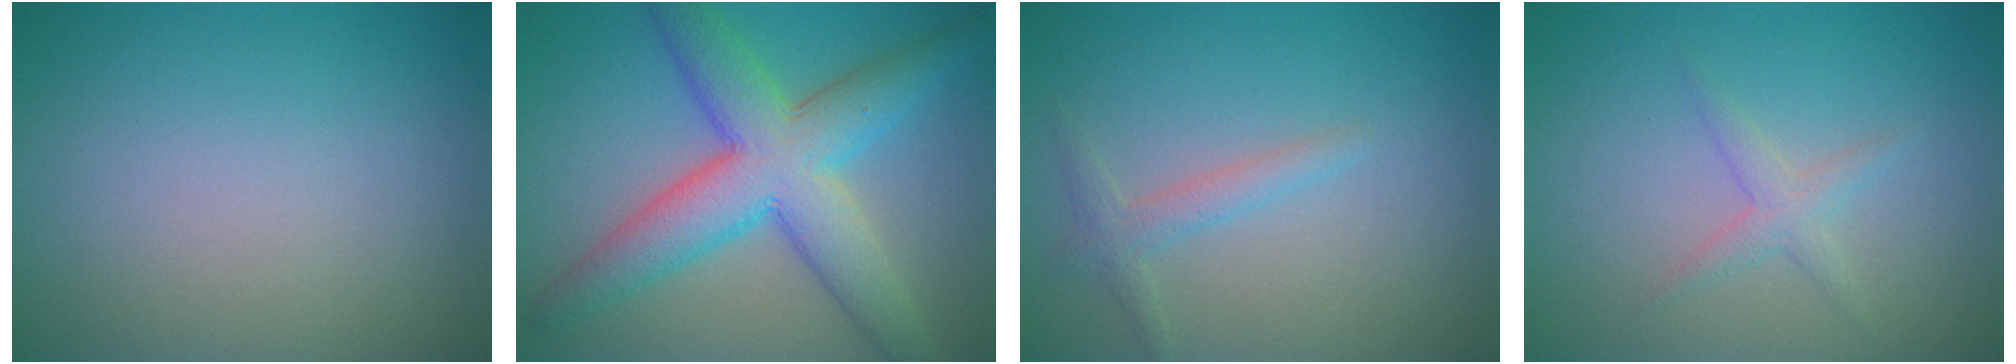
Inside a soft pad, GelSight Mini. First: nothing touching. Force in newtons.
{"total": 8.6, "press": 8.6, "slide": 0.2}
{"total": 1.7, "press": 1.7, "slide": 0.1}
{"total": 1.6, "press": 1.6, "slide": 0.1}